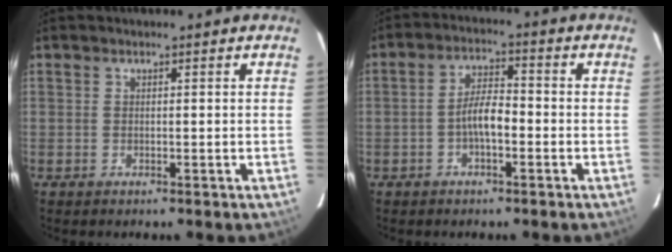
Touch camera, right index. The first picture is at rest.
{"total": 4.9, "force": [-1.8, 1.7, 4.2], "torque": [-0.084, 0.013, -0.033]}